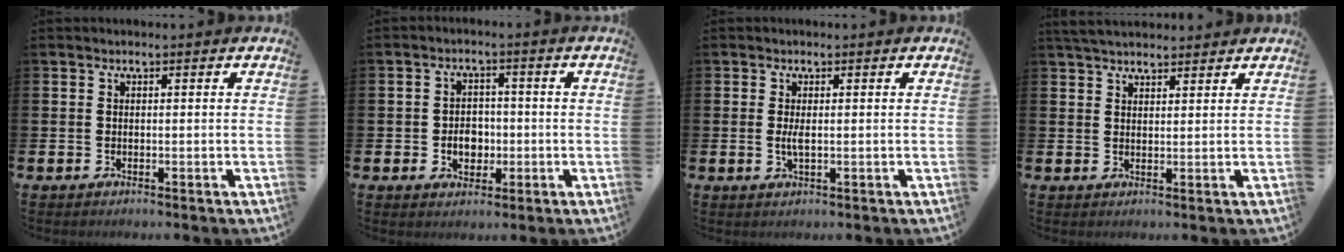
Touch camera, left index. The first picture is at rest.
{"total": 3.7, "force": [-0.7, 3.0, 2.1], "torque": [-0.027, -0.001, -0.021]}
{"total": 1.7, "force": [0.1, 0.5, 1.6], "torque": [-0.026, -0.001, 0.000]}
{"total": 3.9, "force": [3.6, 1.0, 0.9], "torque": [-0.022, -0.010, 0.067]}